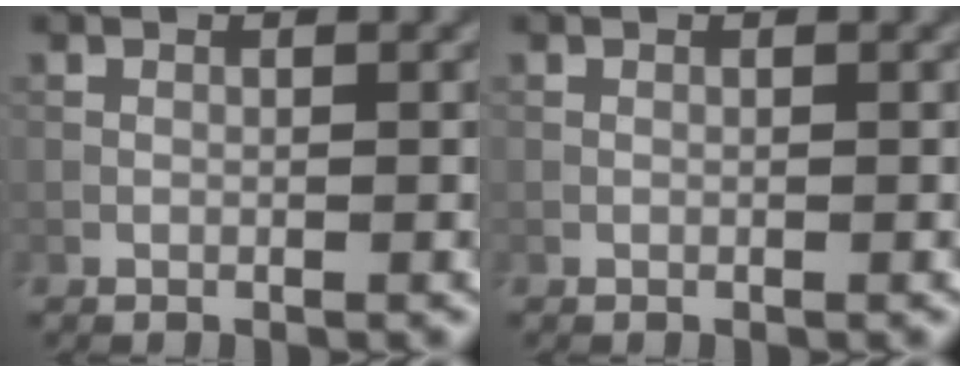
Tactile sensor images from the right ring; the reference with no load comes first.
{"total": 0.0}